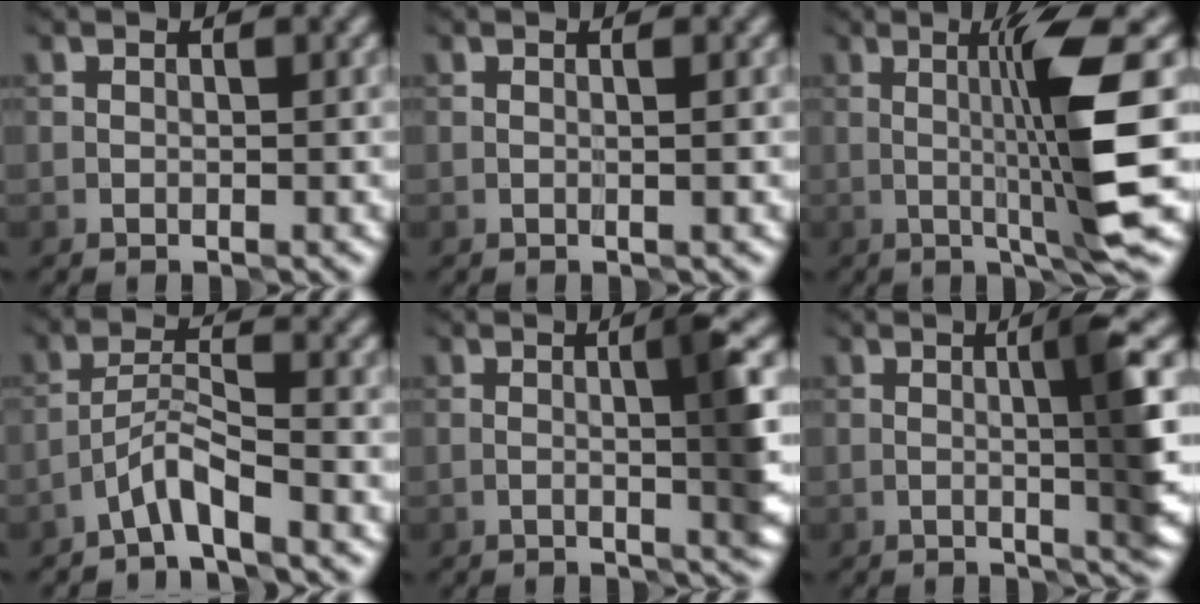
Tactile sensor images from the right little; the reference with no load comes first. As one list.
[{"total": 0.8, "force": [0.3, 0.1, 0.7], "torque": [0.001, -0.007, 0.000]}, {"total": 7.9, "force": [0.5, 0.4, 7.9], "torque": [-0.126, -0.005, 0.018]}, {"total": 2.9, "force": [-2.4, 0.1, 1.7], "torque": [-0.035, 0.011, -0.052]}, {"total": 3.9, "force": [0.2, 0.2, 3.9], "torque": [-0.059, 0.004, 0.003]}, {"total": 4.8, "force": [0.4, 0.2, 4.8], "torque": [-0.074, 0.006, 0.009]}]